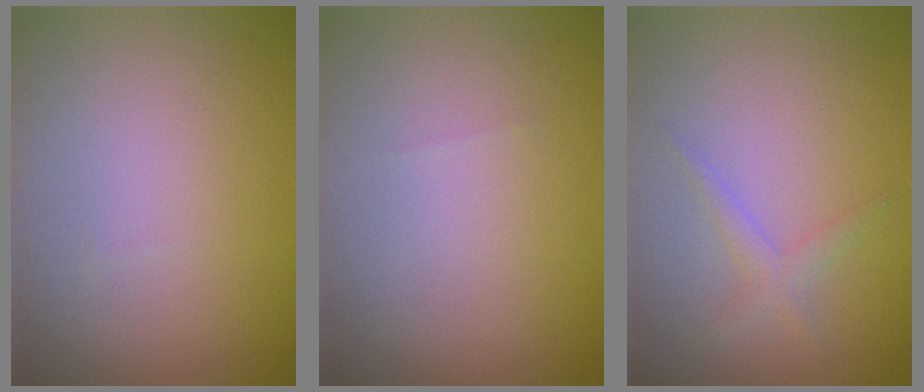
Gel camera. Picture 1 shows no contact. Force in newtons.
{"total": 0.0}
{"total": 1.3, "press": 1.3, "slide": 0.2}